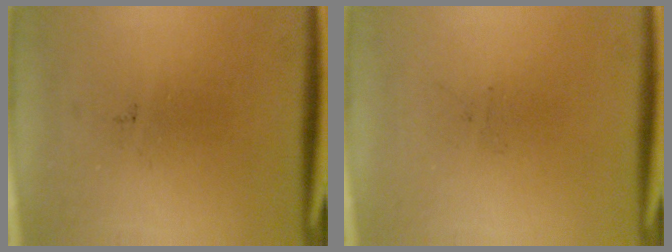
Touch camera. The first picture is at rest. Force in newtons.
{"total": 0.0}